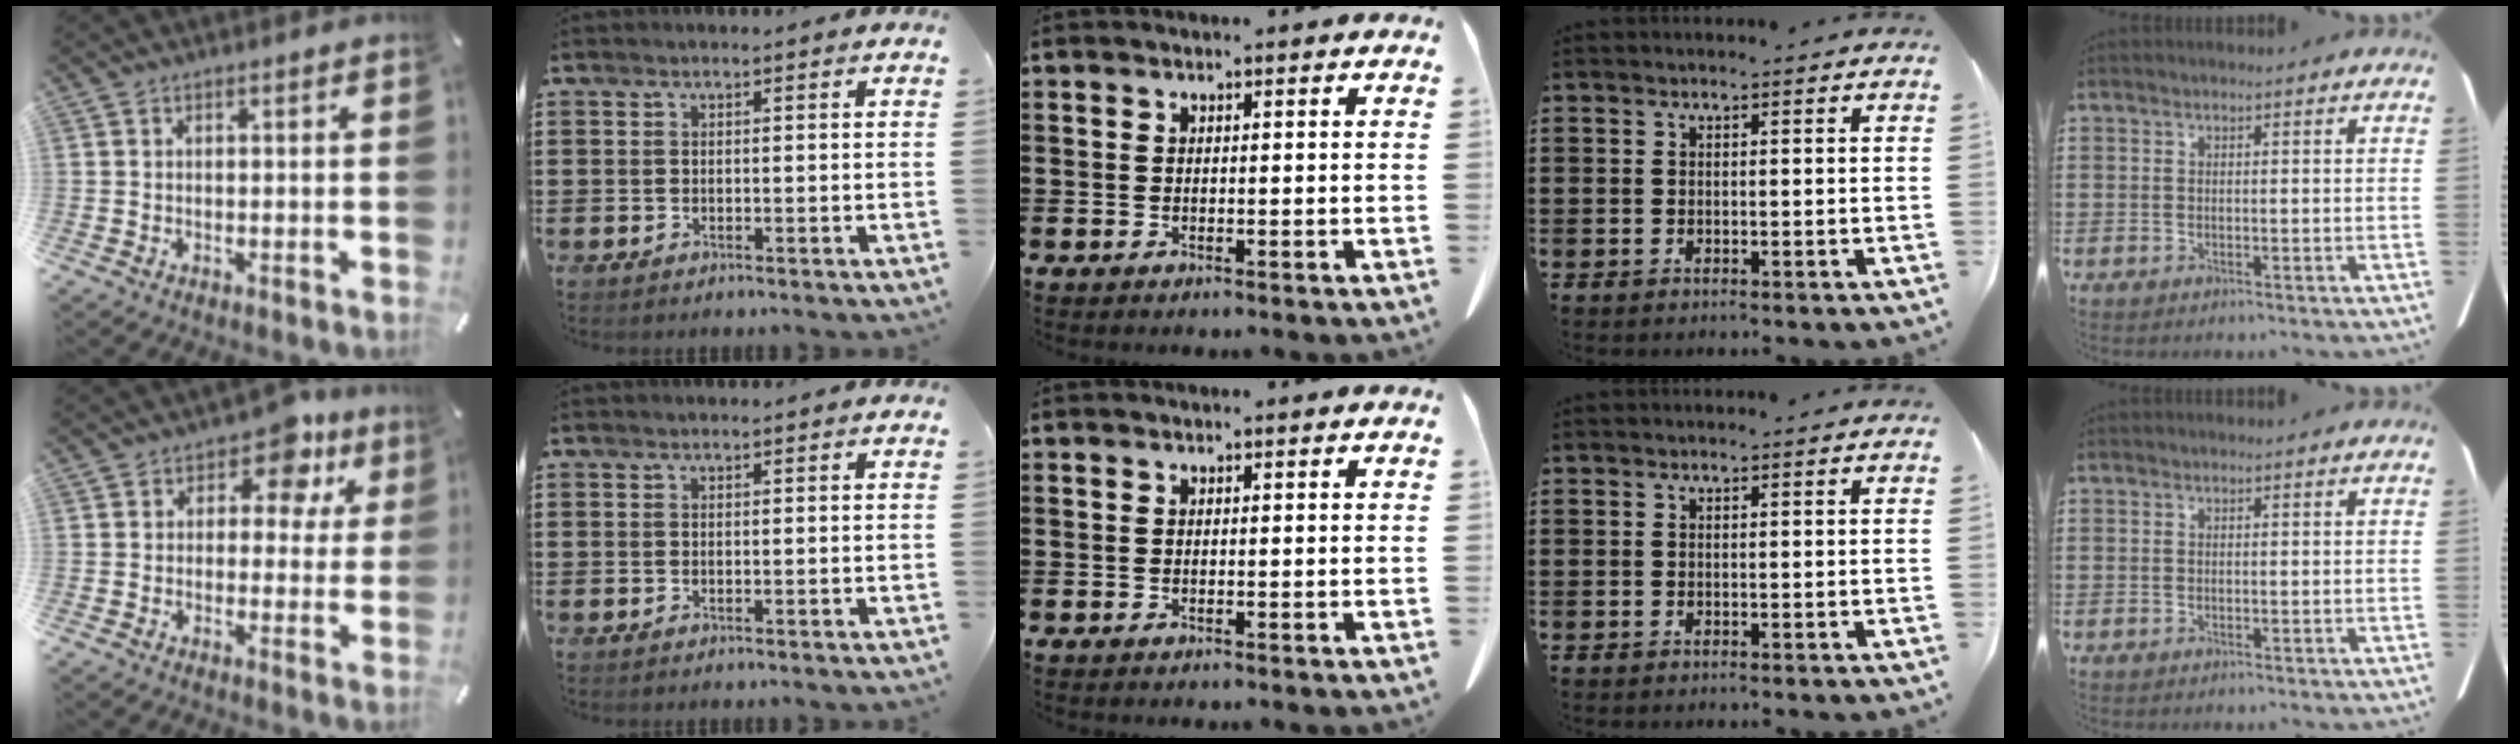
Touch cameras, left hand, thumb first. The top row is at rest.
{"thumb": {"total": 9.0, "force": [4.6, 5.5, 5.5], "torque": [-0.068, -0.024, 0.074]}}